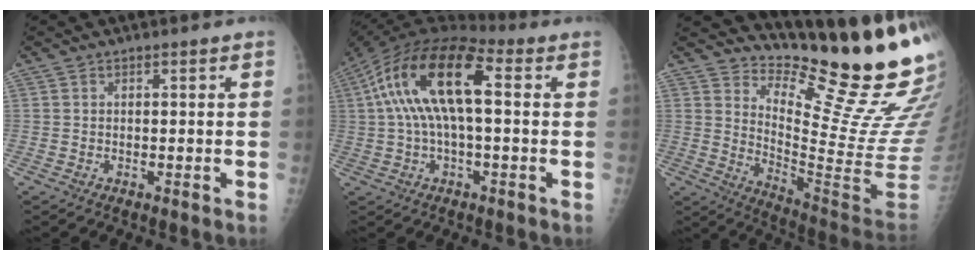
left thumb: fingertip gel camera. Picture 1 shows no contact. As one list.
[{"total": 16.4, "force": [2.5, 7.0, 14.6], "torque": [-0.285, 0.048, 0.036]}, {"total": 19.4, "force": [16.0, 0.7, 10.9], "torque": [-0.146, -0.187, 0.236]}]